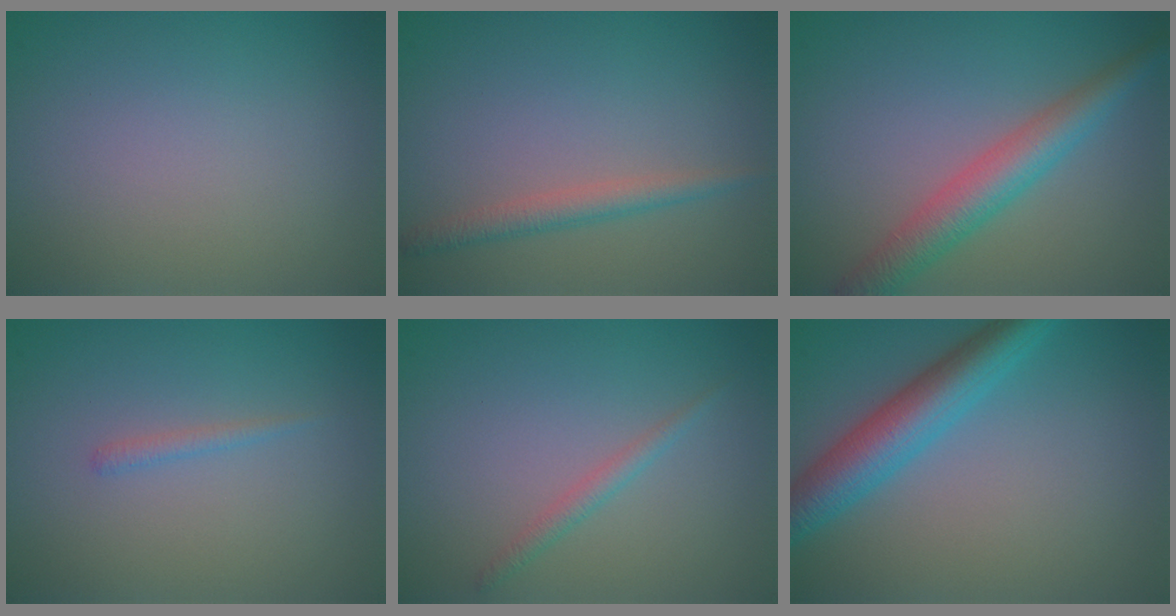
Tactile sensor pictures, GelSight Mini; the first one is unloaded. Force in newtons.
{"total": 2.0, "press": 2.0, "slide": 0.1}
{"total": 4.4, "press": 4.4, "slide": 0.2}
{"total": 0.8, "press": 0.8, "slide": 0.1}
{"total": 1.2, "press": 1.2, "slide": 0.0}
{"total": 5.6, "press": 5.6, "slide": 0.1}